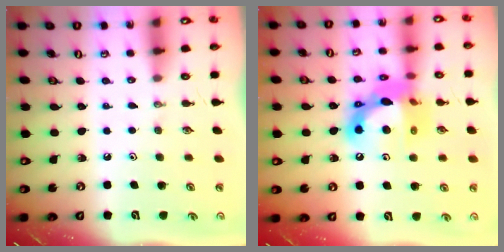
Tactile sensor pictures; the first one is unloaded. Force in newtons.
{"total": 16.5, "press": 16.5, "slide": 1.5}